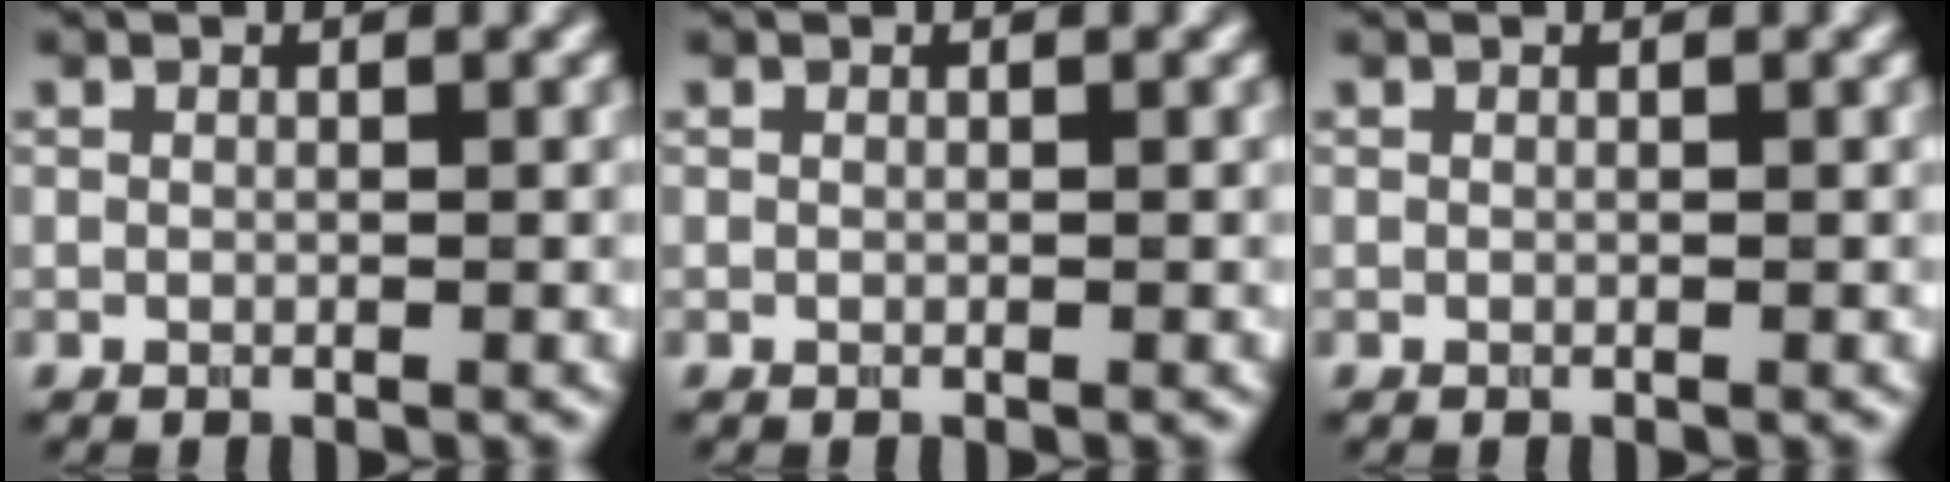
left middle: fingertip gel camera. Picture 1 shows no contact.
{"total": 0.0}
{"total": 0.0}